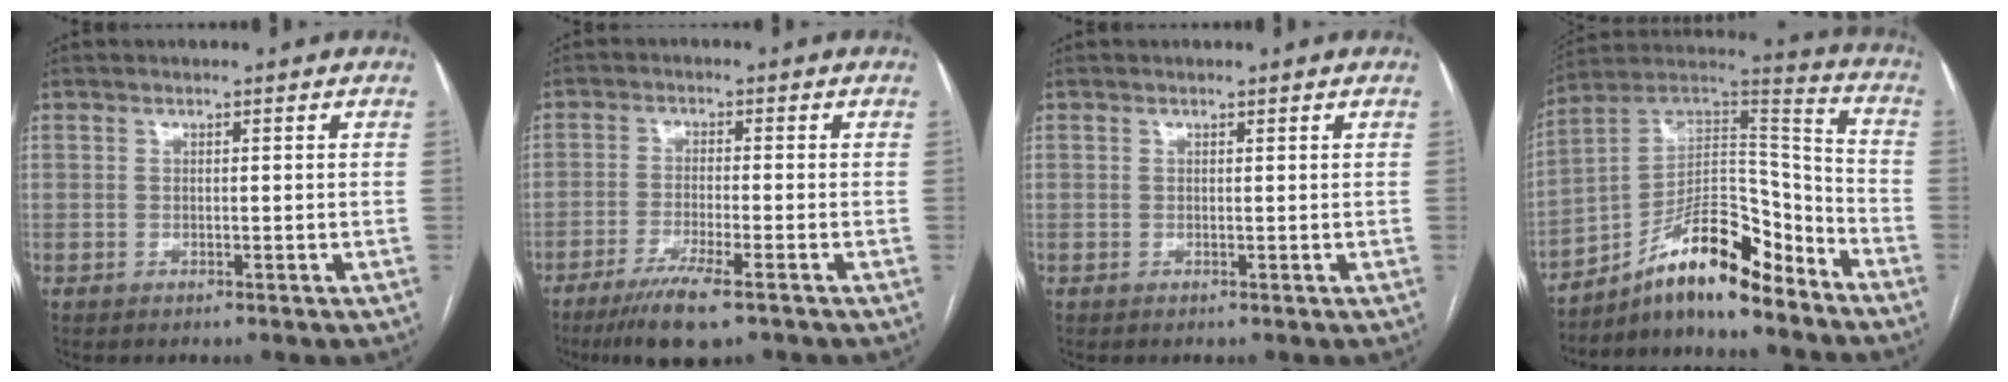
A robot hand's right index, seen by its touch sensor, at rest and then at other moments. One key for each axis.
{"total": 7.2, "fx": -4.8, "fy": 0.5, "fz": 5.4, "tx": -0.098, "ty": -0.019, "tz": -0.081}
{"total": 0.0}
{"total": 15.0, "fx": -10.9, "fy": 3.7, "fz": 9.6, "tx": -0.155, "ty": 0.042, "tz": -0.185}